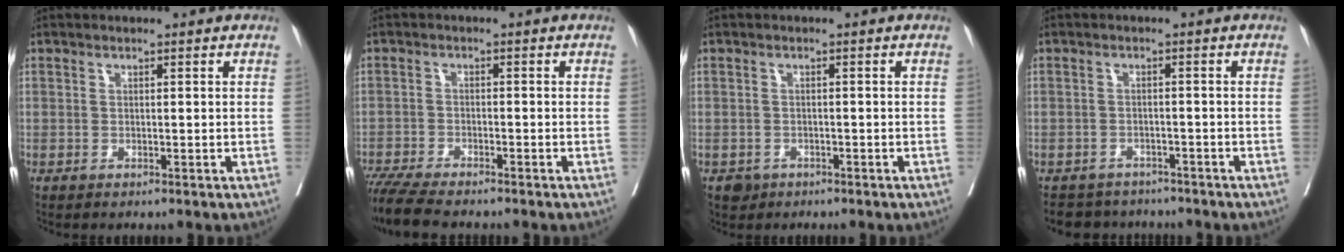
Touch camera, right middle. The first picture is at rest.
{"total": 8.8, "force": [-7.6, 1.0, 4.2], "torque": [-0.071, -0.020, -0.130]}
{"total": 2.2, "force": [-1.3, 1.7, 0.2], "torque": [-0.002, 0.005, -0.020]}
{"total": 5.7, "force": [-5.2, 2.3, 0.1], "torque": [0.004, 0.005, -0.072]}